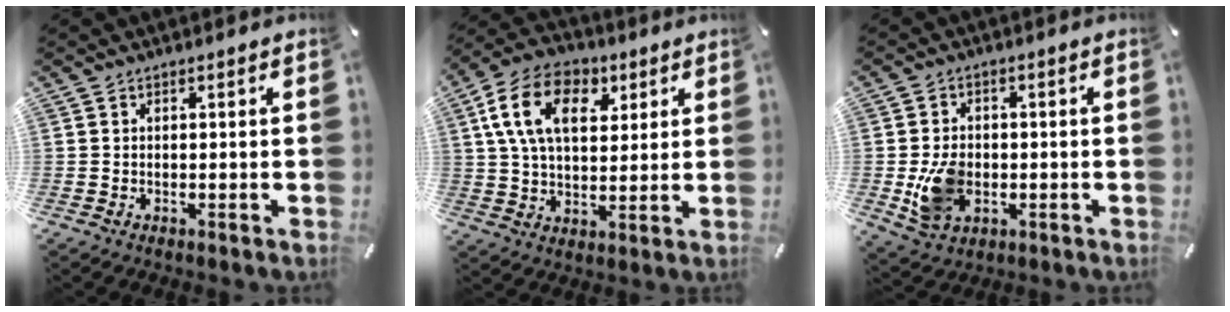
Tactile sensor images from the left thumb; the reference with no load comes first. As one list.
[{"total": 15.6, "force": [5.5, 10.2, 10.4], "torque": [-0.195, 0.008, 0.096]}, {"total": 9.0, "force": [-1.4, 7.0, 5.6], "torque": [-0.110, 0.002, -0.023]}]